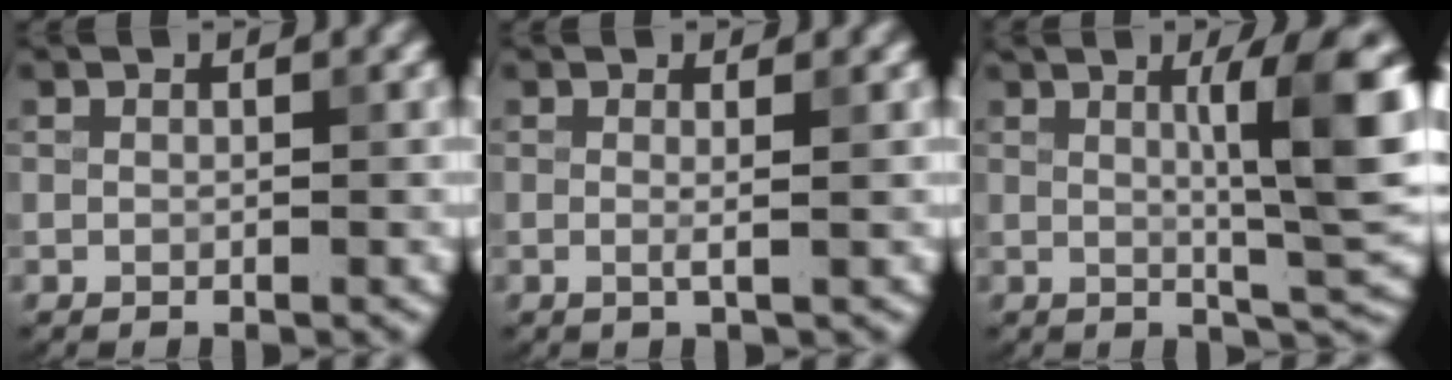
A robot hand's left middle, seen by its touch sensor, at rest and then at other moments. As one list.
[{"total": 1.5, "force": [0.0, 0.4, 1.4], "torque": [-0.020, -0.001, -0.007]}, {"total": 8.4, "force": [1.6, 1.3, 8.1], "torque": [-0.106, -0.001, 0.029]}]